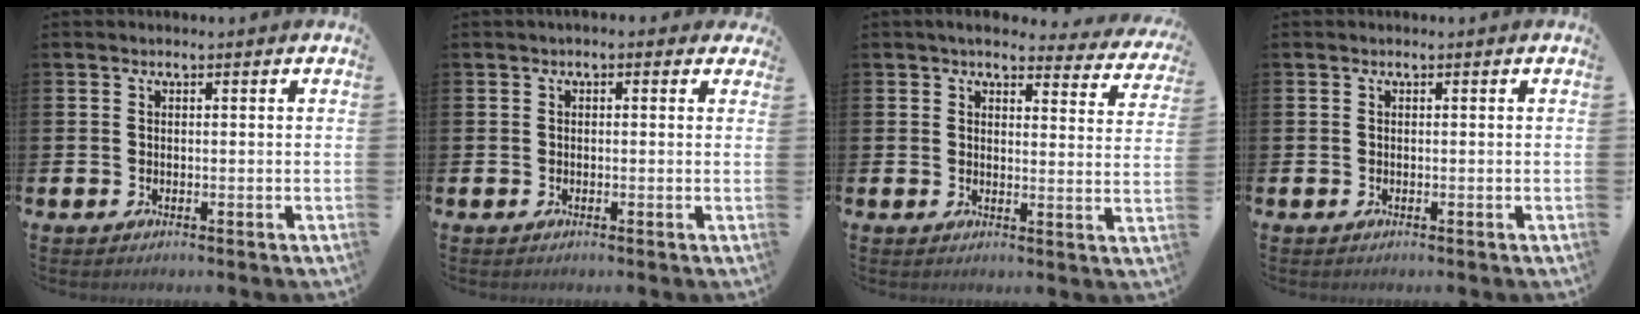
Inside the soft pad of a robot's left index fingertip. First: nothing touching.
{"total": 0.7, "force": [-0.1, 0.5, 0.5], "torque": [-0.012, 0.009, -0.003]}
{"total": 4.3, "force": [3.9, 1.3, 1.1], "torque": [-0.024, -0.026, 0.065]}
{"total": 0.0}